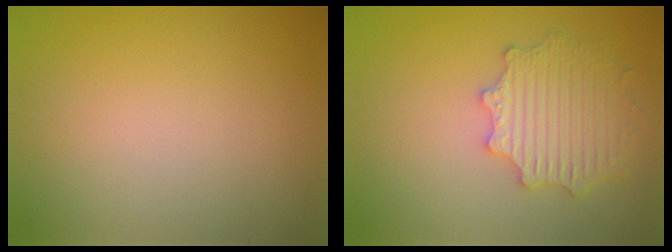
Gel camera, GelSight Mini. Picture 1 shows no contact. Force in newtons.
{"total": 4.5, "press": 4.1, "slide": 1.7}